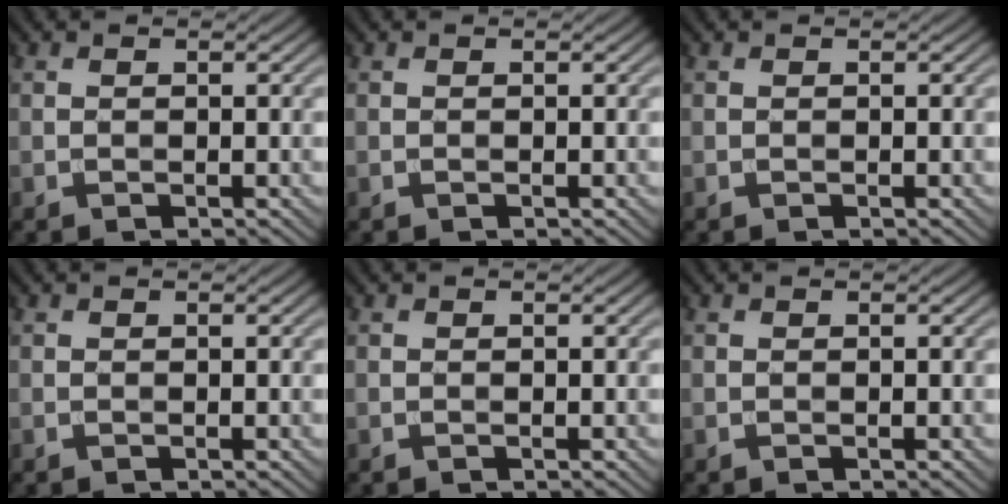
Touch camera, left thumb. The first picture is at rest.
{"total": 0.0}
{"total": 0.0}
{"total": 0.0}
{"total": 0.0}
{"total": 0.0}